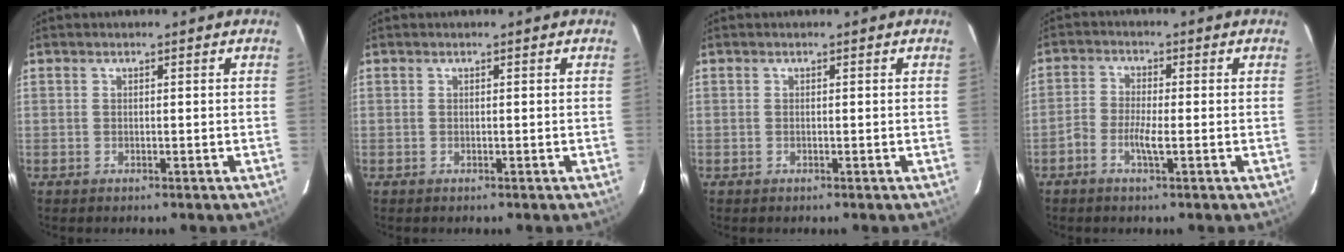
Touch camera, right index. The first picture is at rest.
{"total": 0.0}
{"total": 0.0}
{"total": 3.5, "force": [-1.5, 0.8, 3.0], "torque": [-0.073, 0.003, -0.035]}